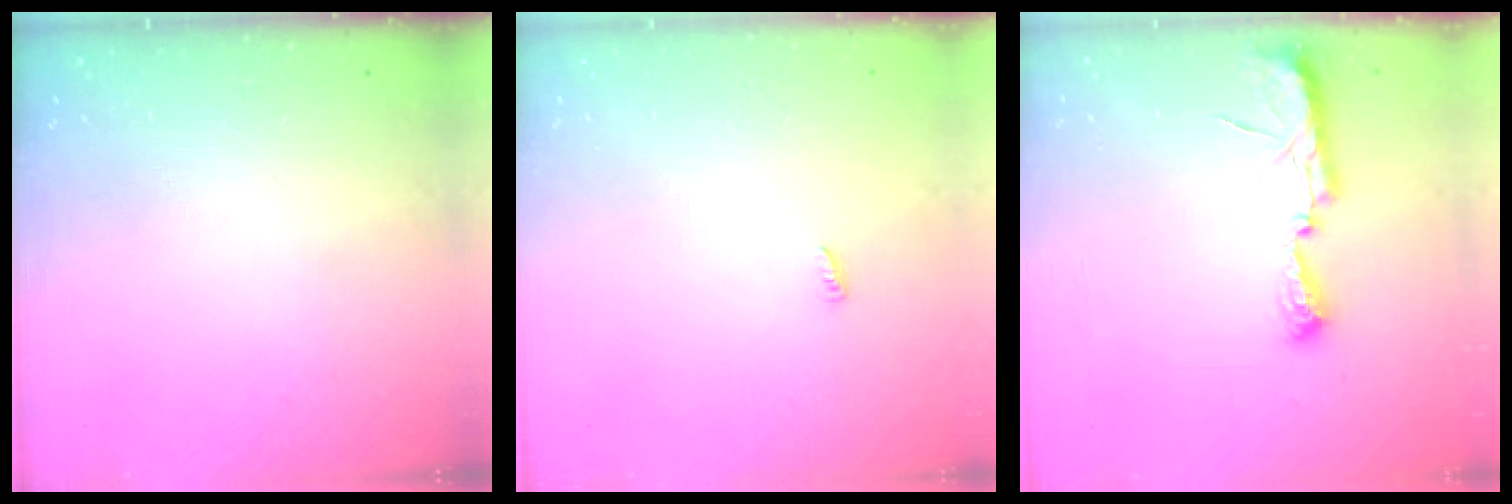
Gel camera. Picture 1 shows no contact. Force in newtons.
{"total": 2.4, "press": 2.4, "slide": 0.2}
{"total": 7.2, "press": 7.2, "slide": 0.7}